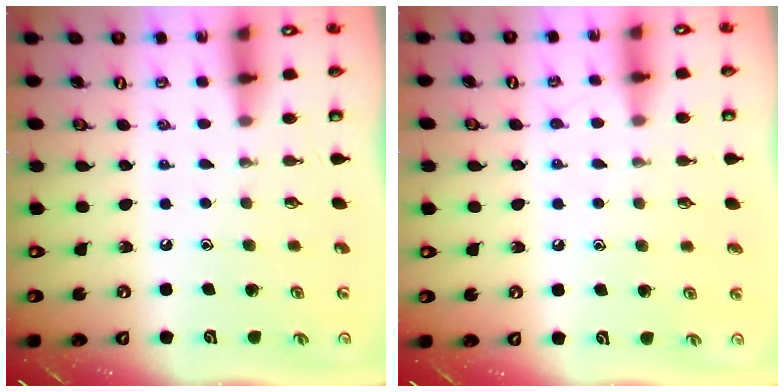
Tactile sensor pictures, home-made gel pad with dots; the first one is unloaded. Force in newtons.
{"total": 5.4, "press": 5.4, "slide": 0.7}